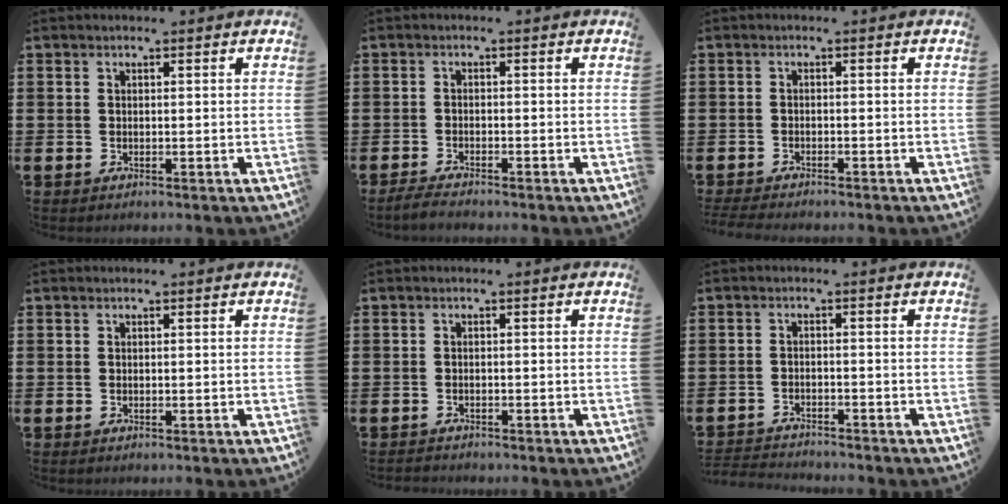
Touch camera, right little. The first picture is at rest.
{"total": 1.6, "force": [-1.4, 0.1, 0.7], "torque": [-0.013, 0.004, -0.028]}
{"total": 1.3, "force": [-1.3, 0.2, 0.2], "torque": [-0.007, 0.003, -0.028]}
{"total": 0.0}
{"total": 0.7, "force": [-0.7, 0.1, -0.1], "torque": [-0.001, -0.001, -0.014]}
{"total": 2.1, "force": [-2.1, 0.0, -0.3], "torque": [-0.001, 0.003, -0.048]}